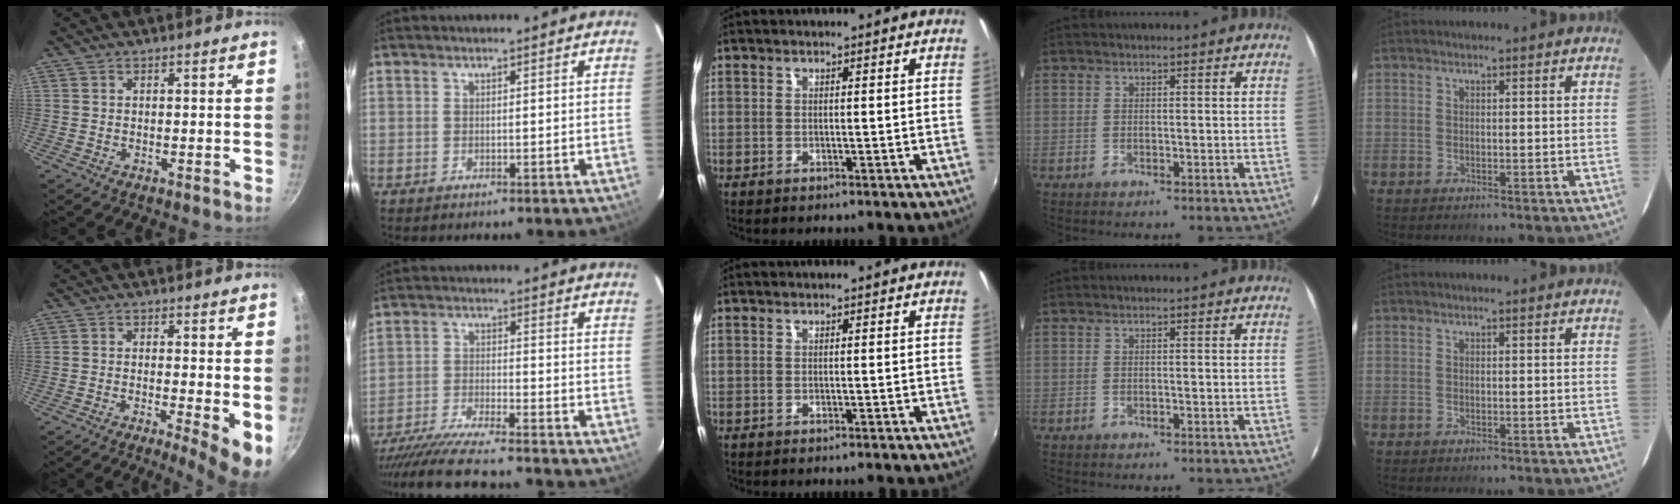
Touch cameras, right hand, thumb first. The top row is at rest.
{"thumb": {"total": 7.0, "force": [-1.4, 1.2, 6.8], "torque": [-0.093, -0.006, -0.020]}, "index": {"total": 17.5, "force": [-15.6, 1.2, 7.8], "torque": [-0.162, -0.033, -0.260]}}